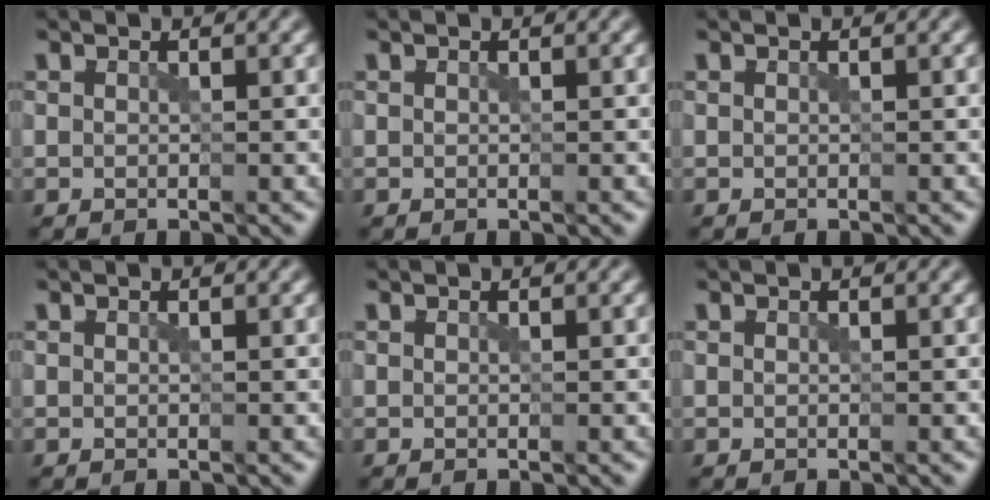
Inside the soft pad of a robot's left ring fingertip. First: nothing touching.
{"total": 0.0}
{"total": 0.0}
{"total": 0.0}
{"total": 0.0}
{"total": 0.0}